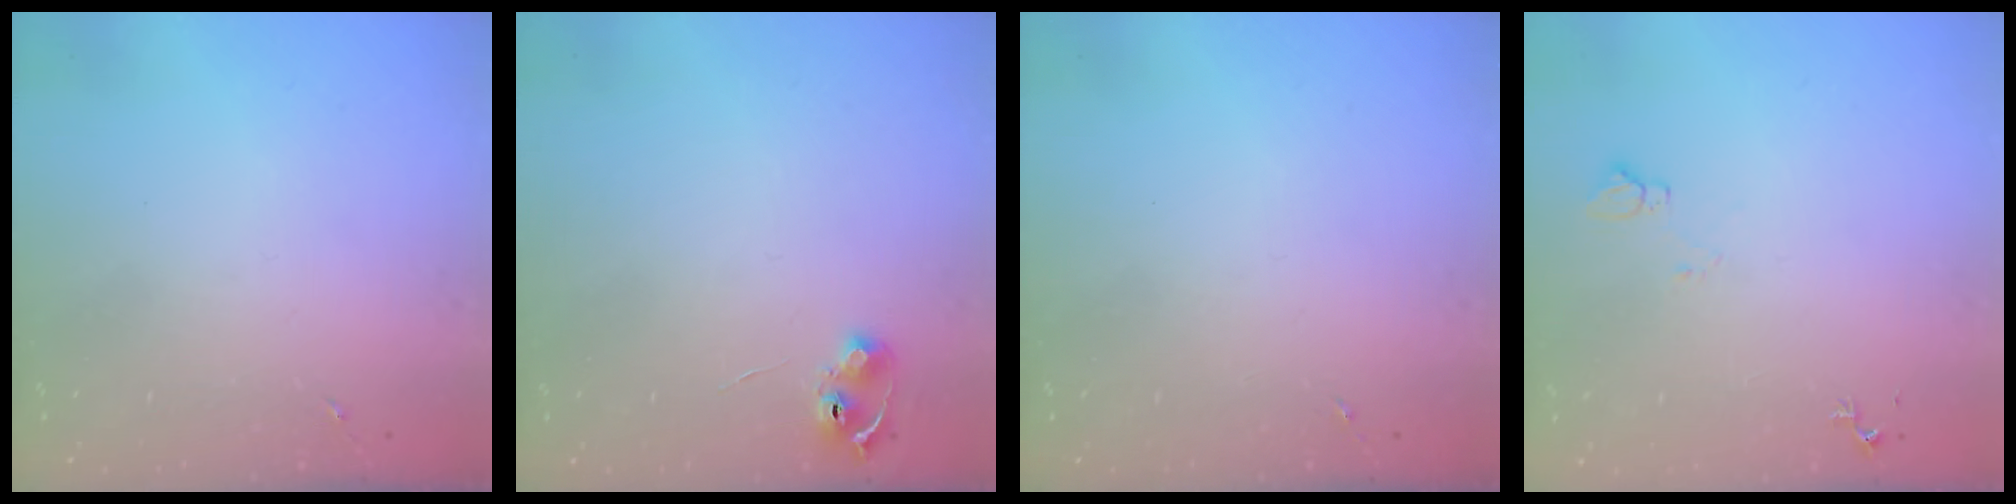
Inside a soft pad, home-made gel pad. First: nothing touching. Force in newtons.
{"total": 6.3, "press": 6.3, "slide": 0.8}
{"total": 0.0}
{"total": 6.1, "press": 6.0, "slide": 0.8}